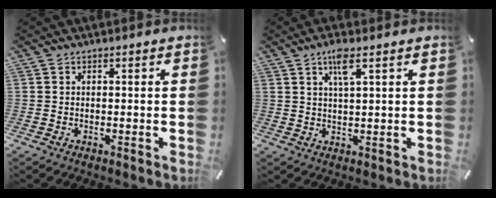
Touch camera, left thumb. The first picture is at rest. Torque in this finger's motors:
{"motor_torque": [0.81, 0.93, 0.64, -0.73, 0.23]}